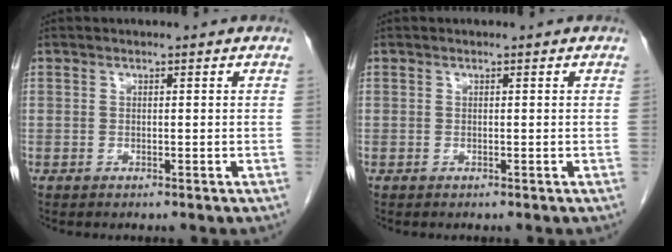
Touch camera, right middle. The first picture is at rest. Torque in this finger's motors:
{"motor_torque": [-0.01, 0.01, 0.00, 0.00]}